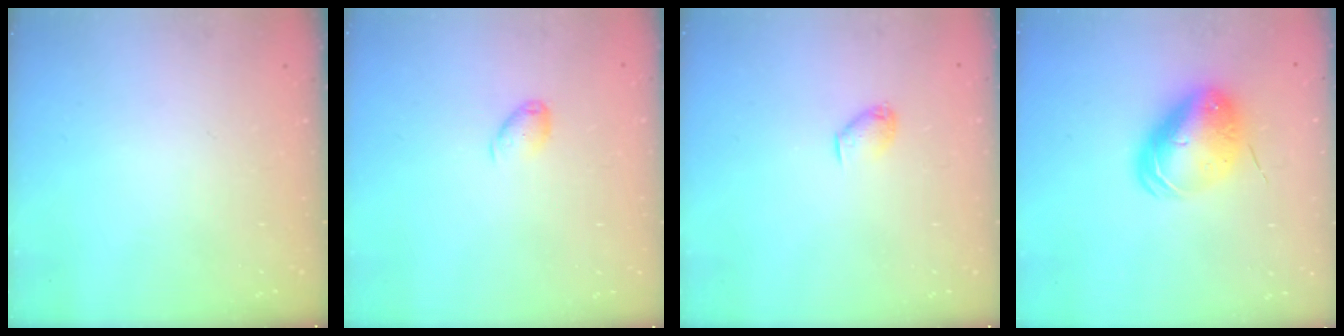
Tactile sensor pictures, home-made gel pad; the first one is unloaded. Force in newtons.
{"total": 6.6, "press": 6.5, "slide": 1.1}
{"total": 5.4, "press": 5.3, "slide": 0.7}
{"total": 10.8, "press": 10.6, "slide": 2.3}